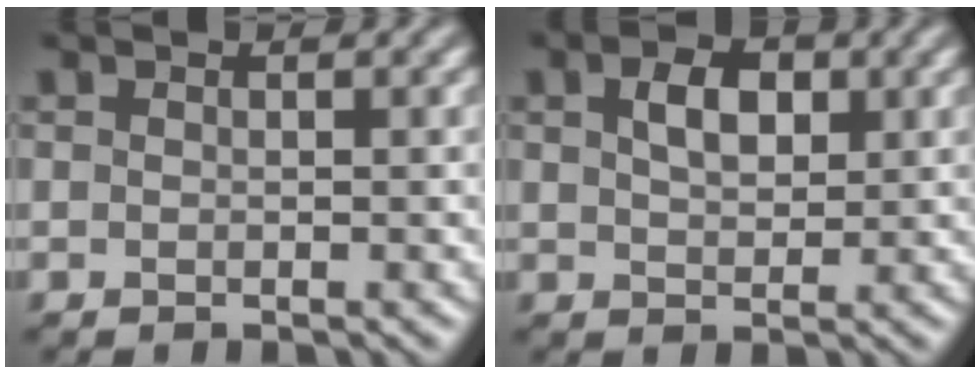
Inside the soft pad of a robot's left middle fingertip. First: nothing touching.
{"total": 3.1, "force": [1.1, 1.9, 2.3], "torque": [-0.044, 0.005, 0.020]}